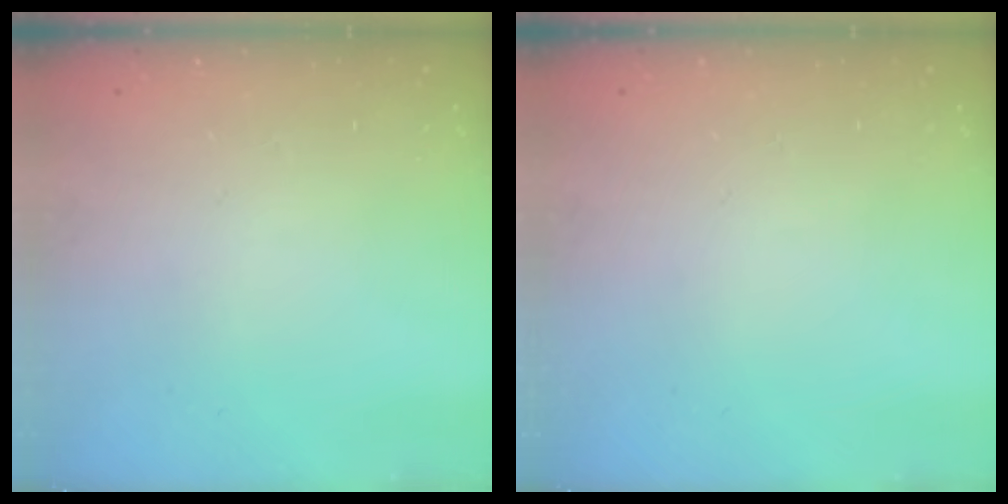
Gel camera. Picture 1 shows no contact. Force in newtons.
{"total": 0.0}